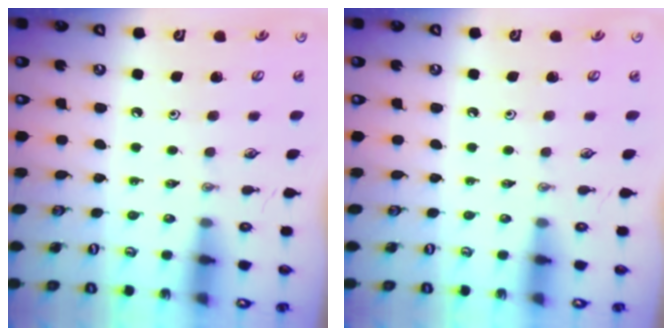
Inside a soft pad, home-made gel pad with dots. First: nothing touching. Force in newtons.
{"total": 0.0}